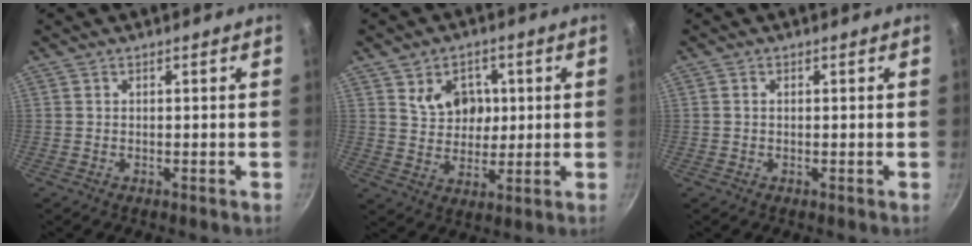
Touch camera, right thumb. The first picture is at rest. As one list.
[{"total": 8.7, "force": [2.4, 6.9, 4.7], "torque": [-0.041, -0.011, 0.043]}, {"total": 0.8, "force": [0.1, 0.6, 0.5], "torque": [-0.009, 0.003, 0.000]}]